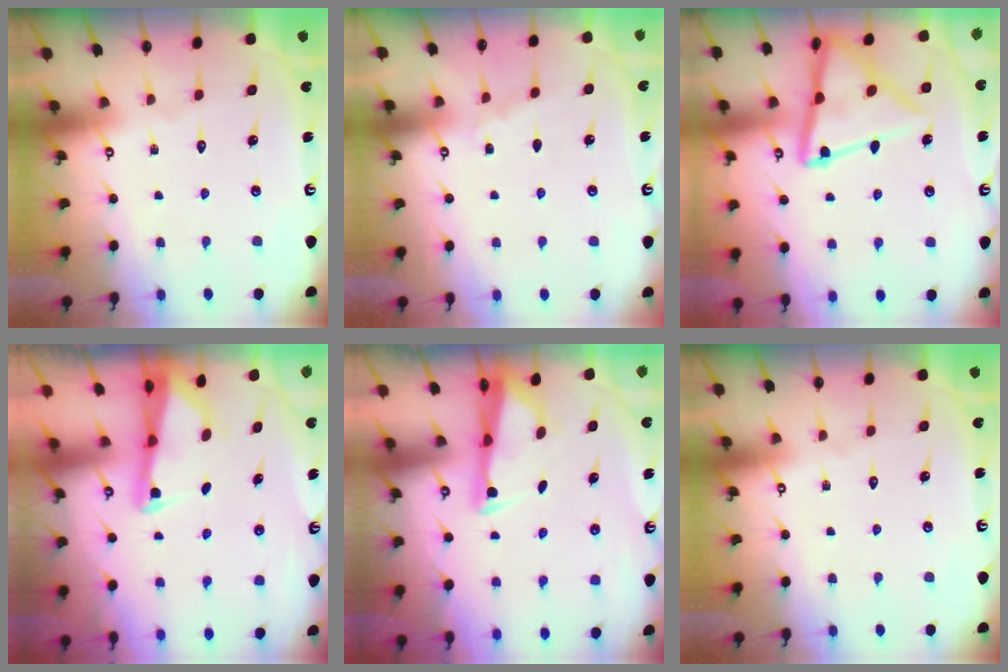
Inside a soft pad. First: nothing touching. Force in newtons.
{"total": 3.4, "press": 3.4, "slide": 0.6}
{"total": 15.2, "press": 15.2, "slide": 1.4}
{"total": 2.4, "press": 2.4, "slide": 0.3}
{"total": 2.7, "press": 2.6, "slide": 0.7}
{"total": 0.0}